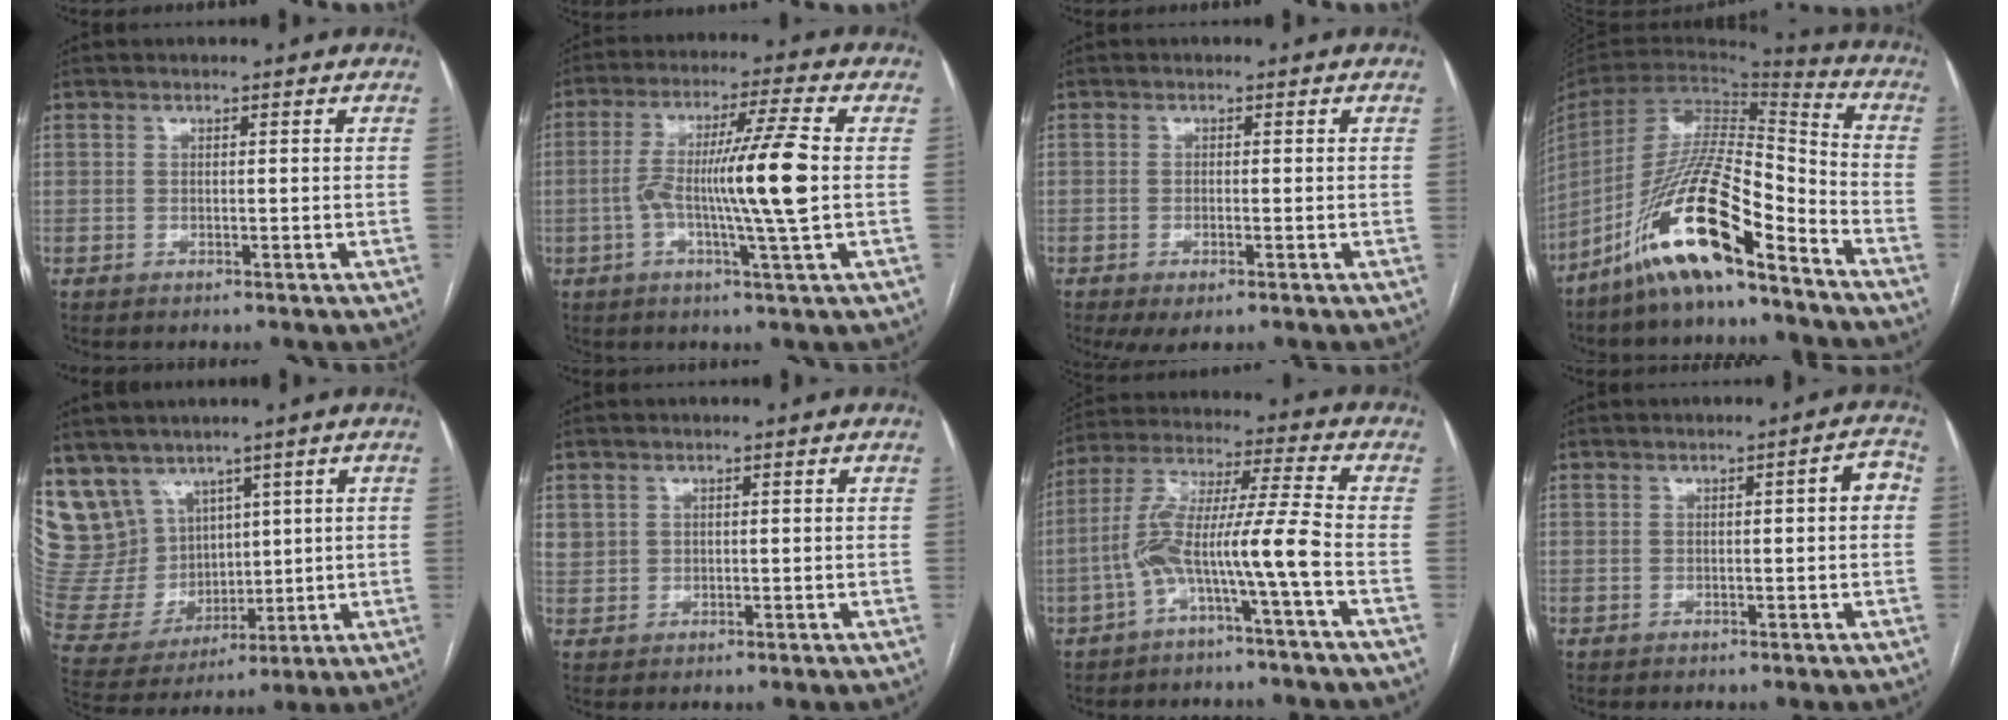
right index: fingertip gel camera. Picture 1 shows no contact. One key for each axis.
{"total": 11.9, "fx": -0.9, "fy": -1.0, "fz": 11.9, "tx": -0.220, "ty": 0.003, "tz": -0.021}
{"total": 2.8, "fx": -1.3, "fy": 0.9, "fz": 2.3, "tx": -0.039, "ty": -0.004, "tz": -0.015}
{"total": 17.5, "fx": -12.0, "fy": 2.5, "fz": 12.6, "tx": -0.256, "ty": -0.007, "tz": -0.221}
{"total": 16.1, "fx": 10.0, "fy": 11.8, "fz": 4.4, "tx": -0.113, "ty": 0.059, "tz": 0.227}
{"total": 2.5, "fx": 1.1, "fy": 2.2, "fz": 0.4, "tx": 0.001, "ty": 0.010, "tz": 0.024}
{"total": 10.5, "fx": -4.0, "fy": -0.6, "fz": 9.7, "tx": -0.194, "ty": 0.031, "tz": -0.076}
{"total": 3.1, "fx": 0.3, "fy": 0.7, "fz": 3.0, "tx": -0.034, "ty": 0.015, "tz": 0.002}